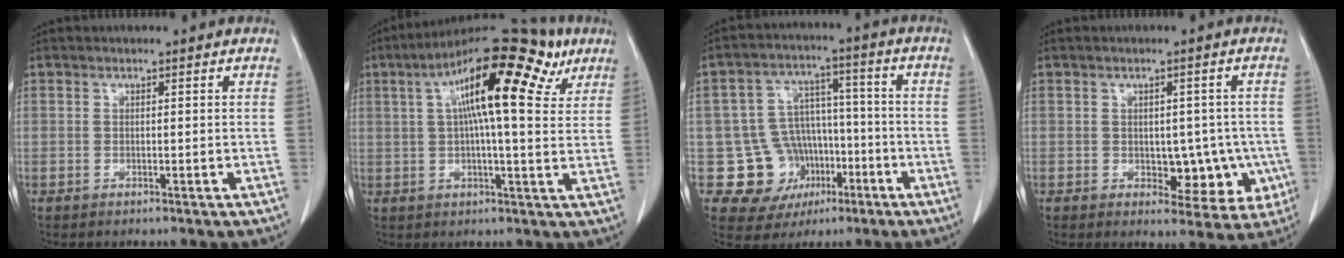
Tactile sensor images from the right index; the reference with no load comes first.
{"total": 18.3, "force": [7.7, 4.1, 16.1], "torque": [-0.262, 0.053, 0.110]}
{"total": 11.9, "force": [-3.7, 10.8, 3.4], "torque": [-0.056, 0.041, -0.041]}
{"total": 7.2, "force": [-1.4, 4.6, 5.4], "torque": [-0.045, 0.012, -0.004]}